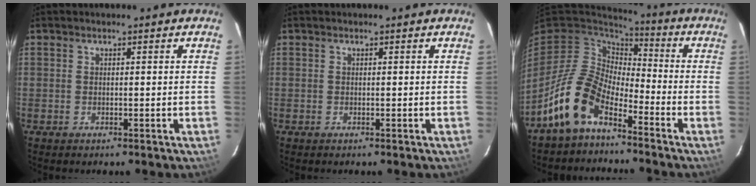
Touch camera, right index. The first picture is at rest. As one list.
[{"total": 0.0}, {"total": 12.5, "force": [-7.7, 6.3, 7.6], "torque": [-0.154, 0.010, -0.155]}]